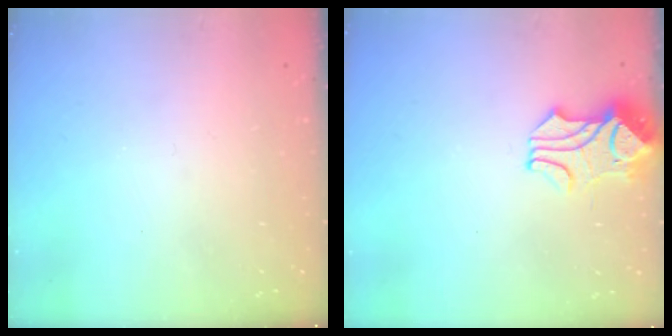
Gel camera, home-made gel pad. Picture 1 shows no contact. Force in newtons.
{"total": 2.0, "press": 1.7, "slide": 0.9}